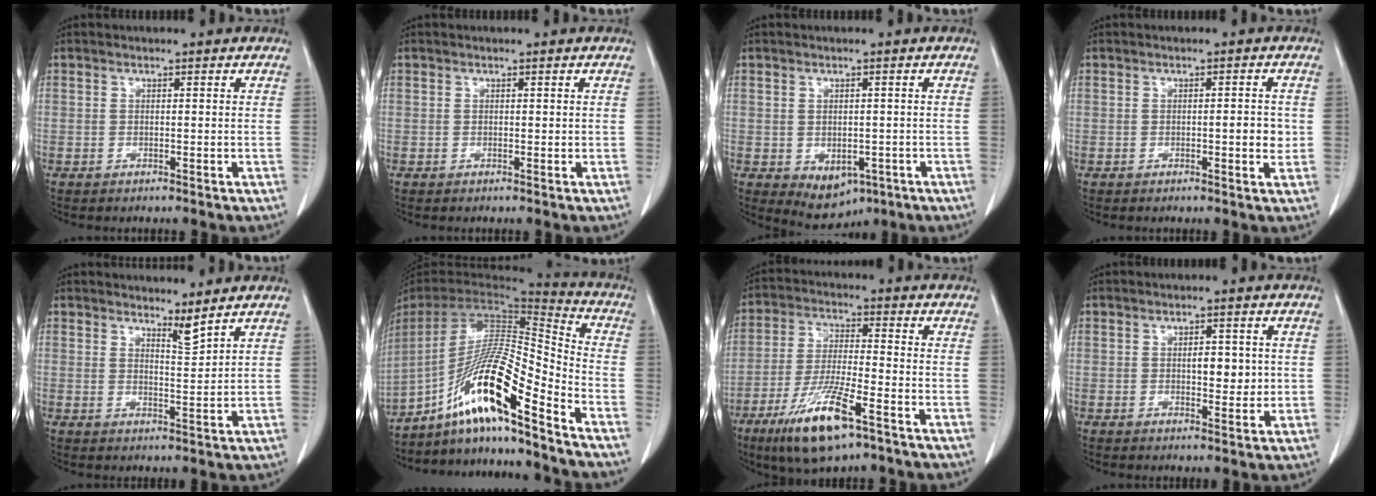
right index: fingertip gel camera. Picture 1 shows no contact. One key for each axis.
{"total": 0.0}
{"total": 5.9, "fx": -2.6, "fy": 4.0, "fz": 3.6, "tx": -0.046, "ty": -0.004, "tz": -0.024}
{"total": 2.6, "fx": -0.2, "fy": 0.7, "fz": 2.5, "tx": -0.036, "ty": 0.001, "tz": -0.003}
{"total": 2.6, "fx": 2.4, "fy": -0.3, "fz": 1.0, "tx": -0.020, "ty": -0.015, "tz": 0.046}
{"total": 17.4, "fx": -11.8, "fy": 0.1, "fz": 12.7, "tx": -0.247, "ty": 0.003, "tz": -0.217}
{"total": 12.4, "fx": -7.1, "fy": 2.0, "fz": 9.9, "tx": -0.198, "ty": -0.026, "tz": -0.126}
{"total": 4.0, "fx": 0.3, "fy": 1.9, "fz": 3.5, "tx": -0.049, "ty": -0.001, "tz": 0.008}